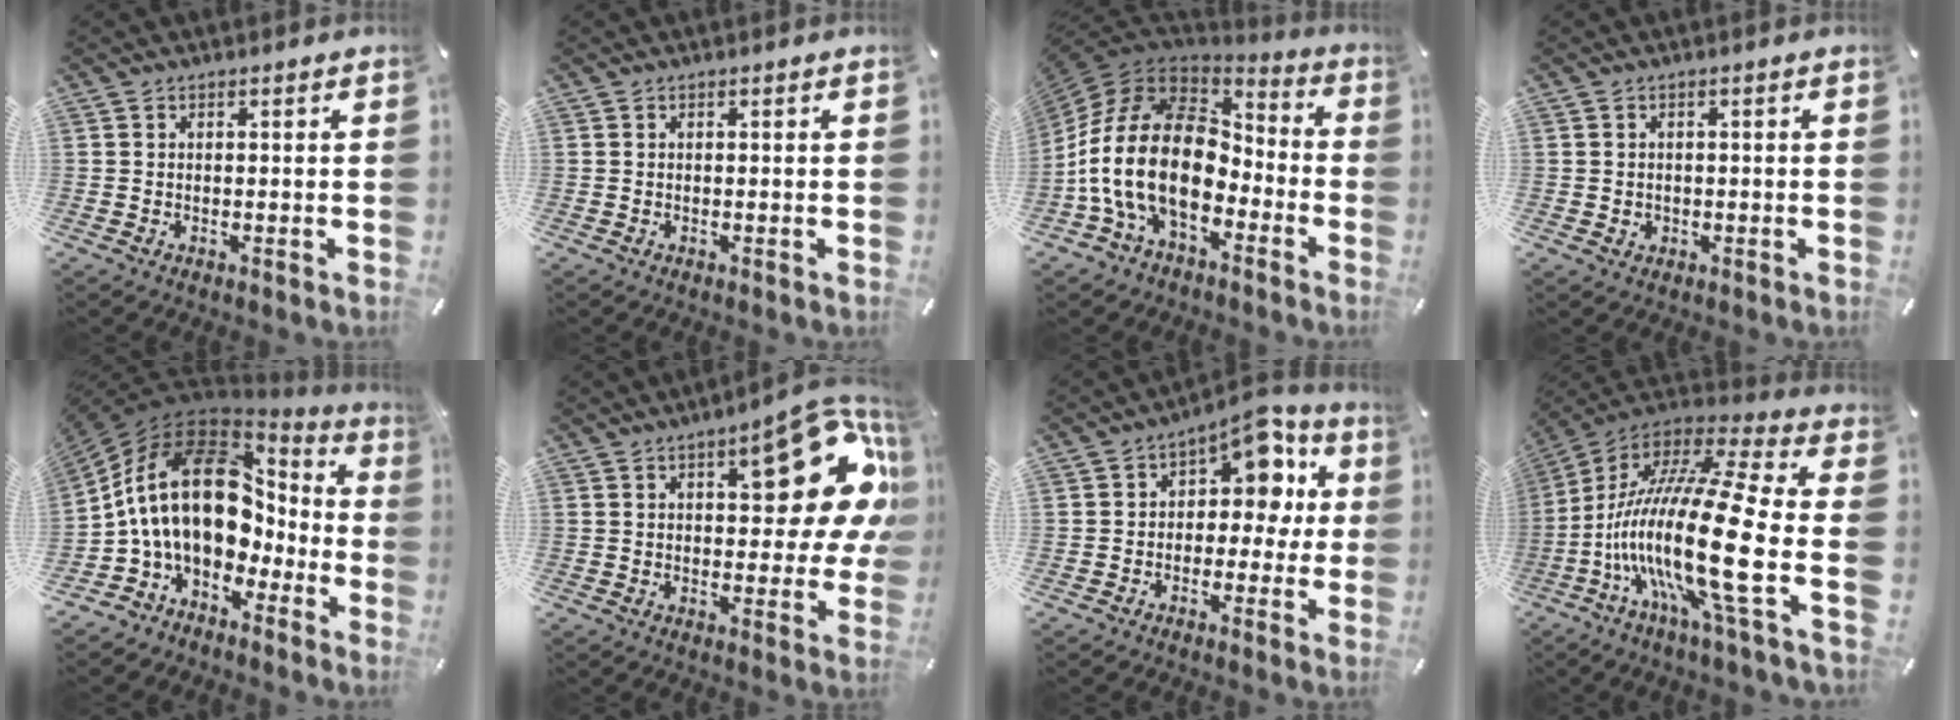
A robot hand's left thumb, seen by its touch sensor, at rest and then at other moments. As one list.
[{"total": 0.0}, {"total": 22.0, "force": [-3.8, 14.2, 16.4], "torque": [-0.338, 0.021, -0.060]}, {"total": 1.3, "force": [0.1, 1.2, 0.3], "torque": [-0.010, 0.003, 0.000]}, {"total": 21.7, "force": [2.3, 14.7, 15.8], "torque": [-0.323, -0.006, 0.046]}, {"total": 19.9, "force": [7.9, 8.7, 16.1], "torque": [-0.182, -0.055, 0.122]}, {"total": 10.2, "force": [4.5, 6.5, 6.4], "torque": [-0.073, -0.036, 0.073]}, {"total": 26.3, "force": [-6.6, 5.3, 24.9], "torque": [-0.537, 0.000, -0.120]}]